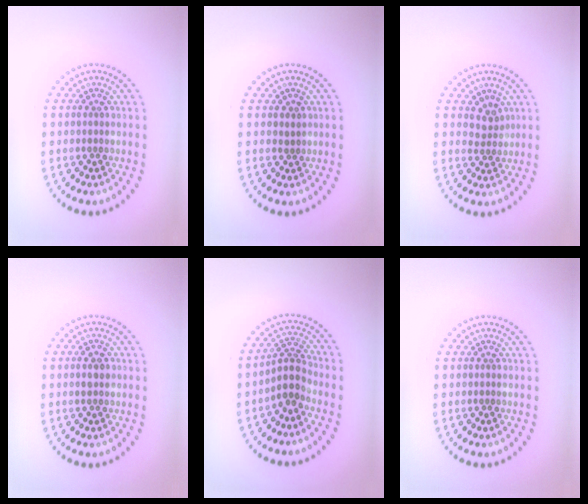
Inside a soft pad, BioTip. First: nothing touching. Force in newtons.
{"total": 0.6, "press": 0.4, "slide": 0.5}
{"total": 1.9, "press": 1.3, "slide": 1.3}
{"total": 1.4, "press": 1.4, "slide": 0.1}
{"total": 2.9, "press": 2.2, "slide": 1.9}
{"total": 0.0}